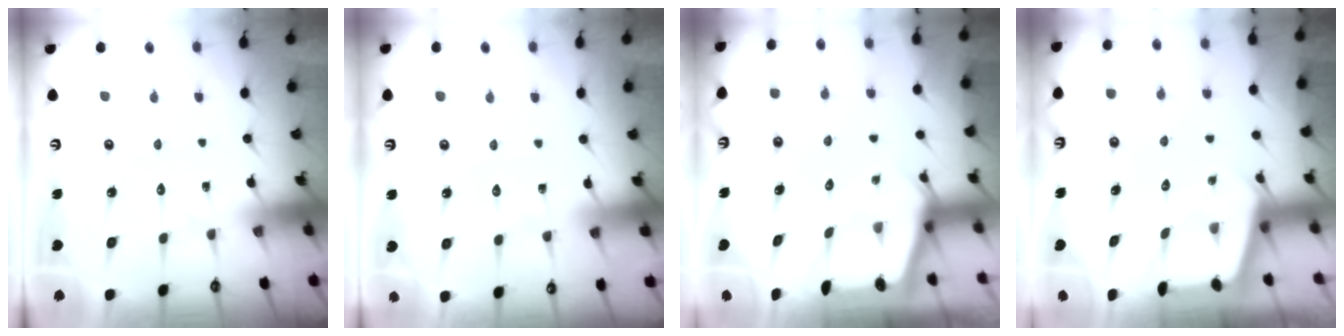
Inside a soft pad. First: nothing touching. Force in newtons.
{"total": 2.8, "press": 2.8, "slide": 0.4}
{"total": 2.3, "press": 2.3, "slide": 0.3}
{"total": 2.5, "press": 2.5, "slide": 0.2}